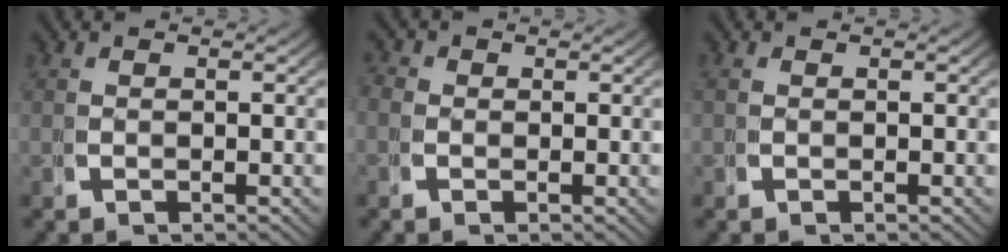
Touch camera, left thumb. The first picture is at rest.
{"total": 1.3, "force": [-0.3, 1.2, 0.0], "torque": [0.004, -0.003, -0.012]}
{"total": 0.0}